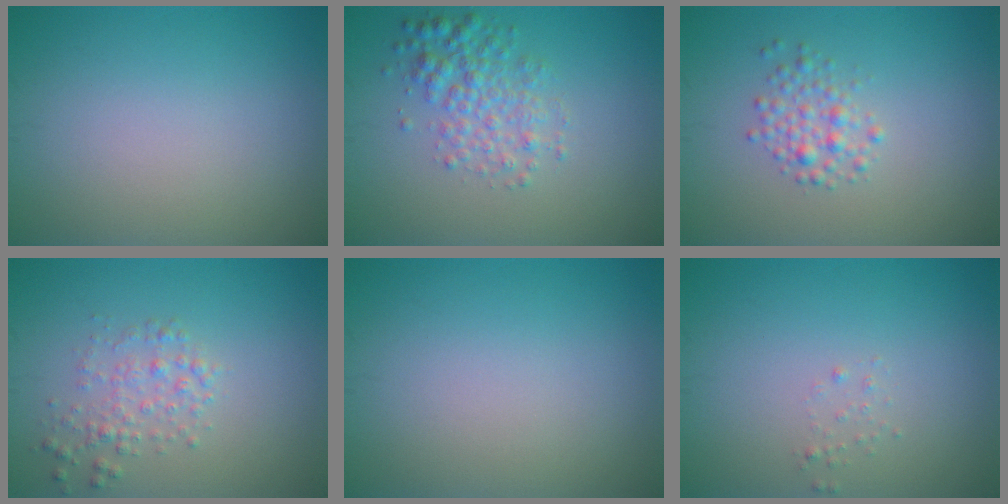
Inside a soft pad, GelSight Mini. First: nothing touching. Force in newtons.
{"total": 3.3, "press": 3.3, "slide": 0.1}
{"total": 2.0, "press": 2.0, "slide": 0.1}
{"total": 2.1, "press": 2.1, "slide": 0.1}
{"total": 0.0}
{"total": 0.6, "press": 0.6, "slide": 0.1}